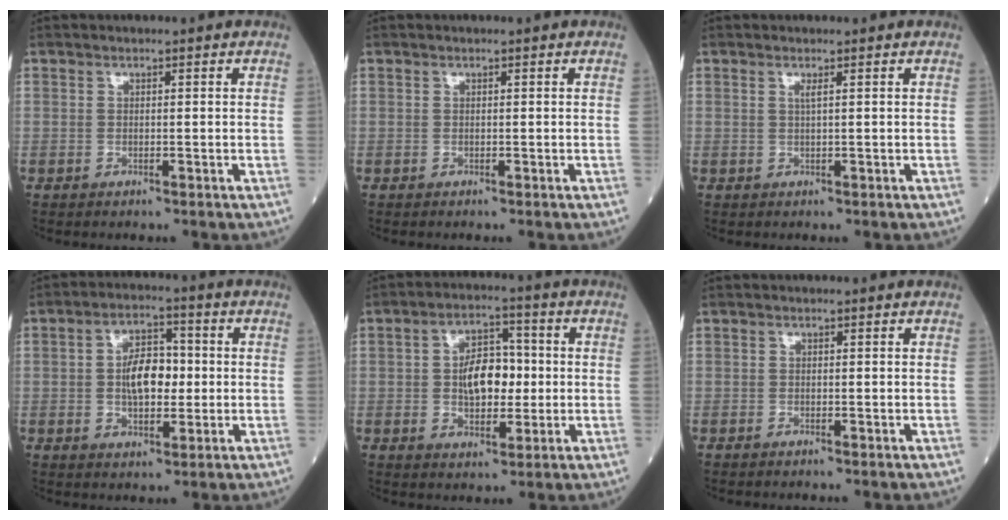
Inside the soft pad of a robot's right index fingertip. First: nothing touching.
{"total": 0.0}
{"total": 0.8, "force": [0.3, -0.2, 0.7], "torque": [-0.018, -0.002, 0.007]}
{"total": 7.5, "force": [0.0, 3.9, 6.5], "torque": [-0.115, 0.015, -0.001]}
{"total": 8.1, "force": [0.1, 4.6, 6.7], "torque": [-0.114, 0.015, 0.002]}
{"total": 0.0}